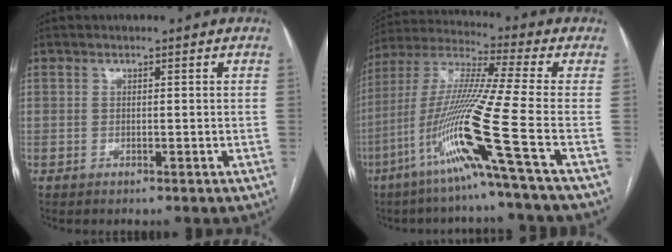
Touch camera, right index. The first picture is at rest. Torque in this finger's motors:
{"motor_torque": [2.14, 0.00, 1.05, 0.21]}